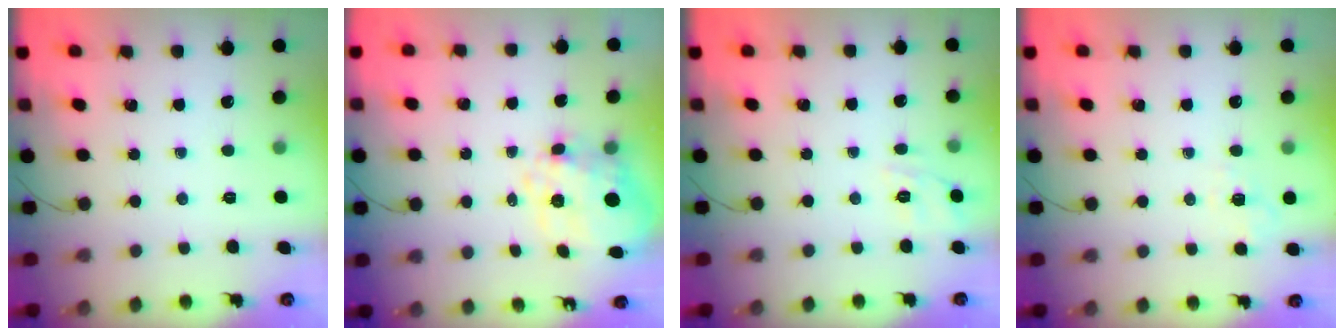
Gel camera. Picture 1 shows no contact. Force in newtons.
{"total": 12.1, "press": 11.7, "slide": 3.1}
{"total": 8.0, "press": 7.8, "slide": 1.8}
{"total": 2.4, "press": 1.7, "slide": 1.7}